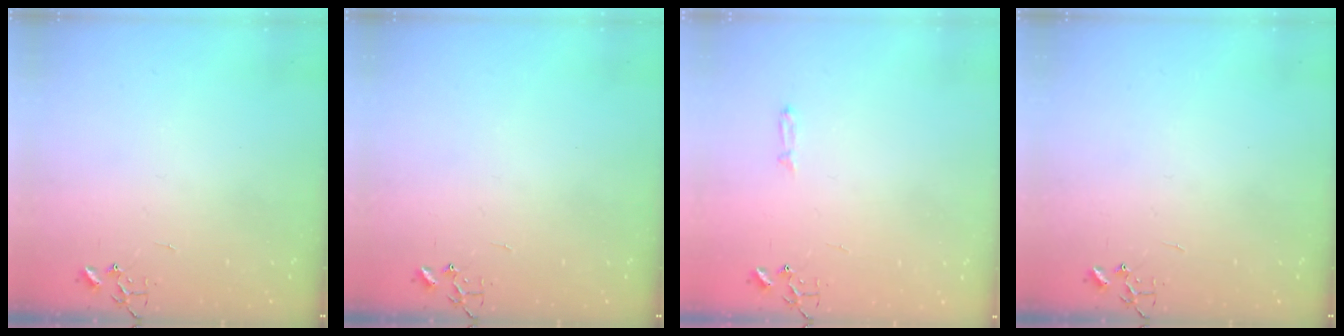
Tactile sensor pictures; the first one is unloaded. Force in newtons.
{"total": 0.0}
{"total": 3.0, "press": 2.9, "slide": 0.5}
{"total": 0.0}